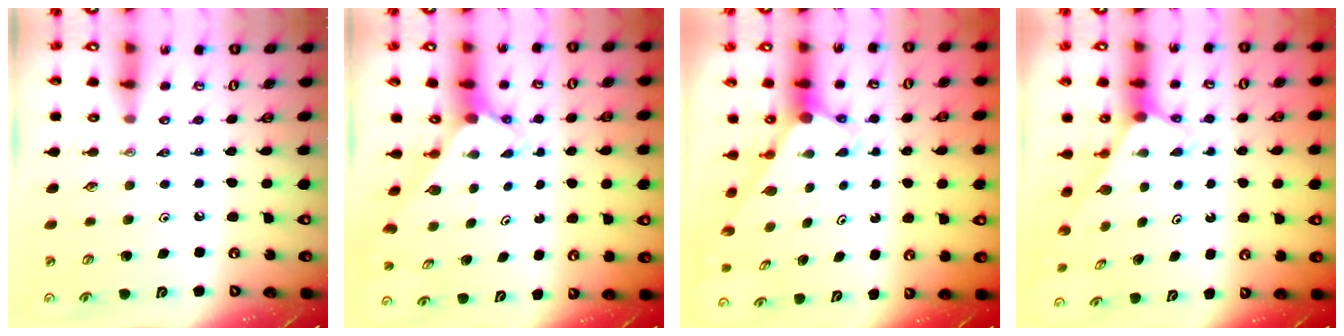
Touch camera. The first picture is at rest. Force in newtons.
{"total": 2.7, "press": 2.7, "slide": 0.3}
{"total": 3.1, "press": 3.1, "slide": 0.2}
{"total": 2.4, "press": 2.4, "slide": 0.2}